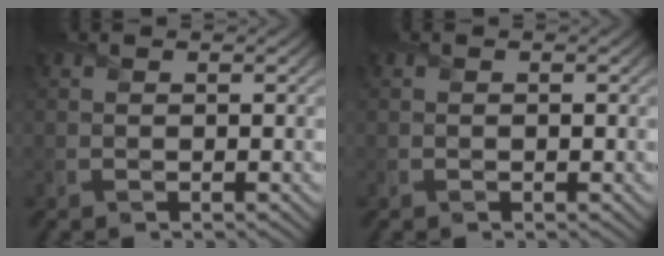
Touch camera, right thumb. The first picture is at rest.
{"total": 0.0}